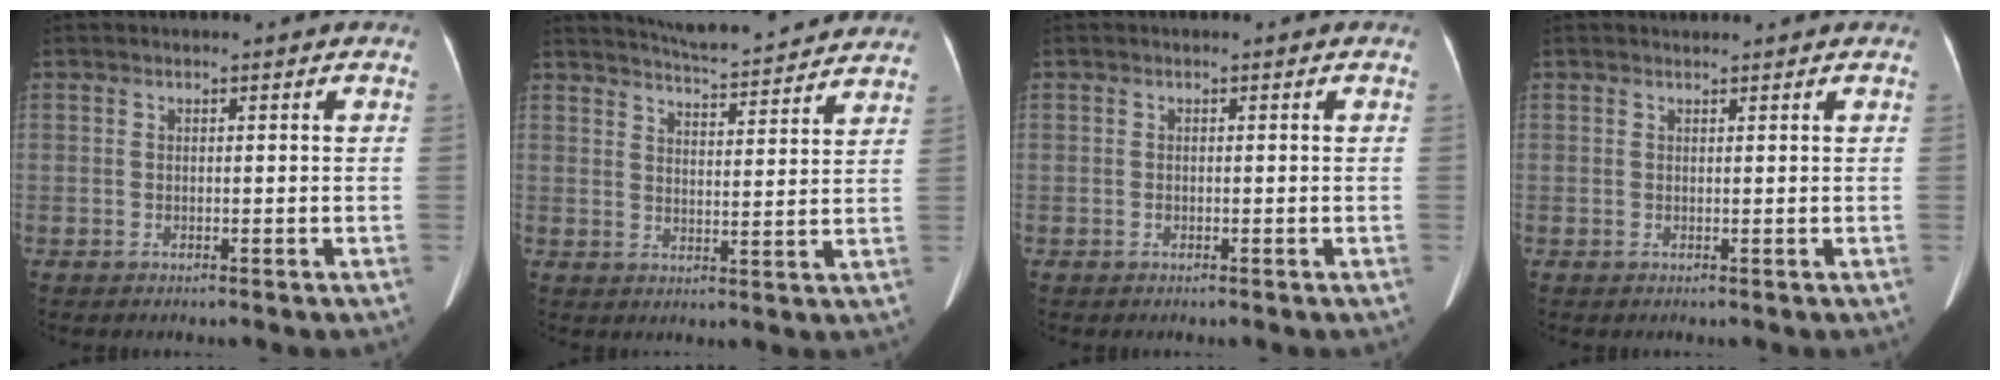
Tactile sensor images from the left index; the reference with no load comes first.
{"total": 15.6, "force": [14.6, 1.5, 5.1], "torque": [-0.079, 0.005, 0.188]}
{"total": 0.0}
{"total": 1.0, "force": [1.0, 0.1, 0.0], "torque": [-0.007, 0.011, 0.018]}